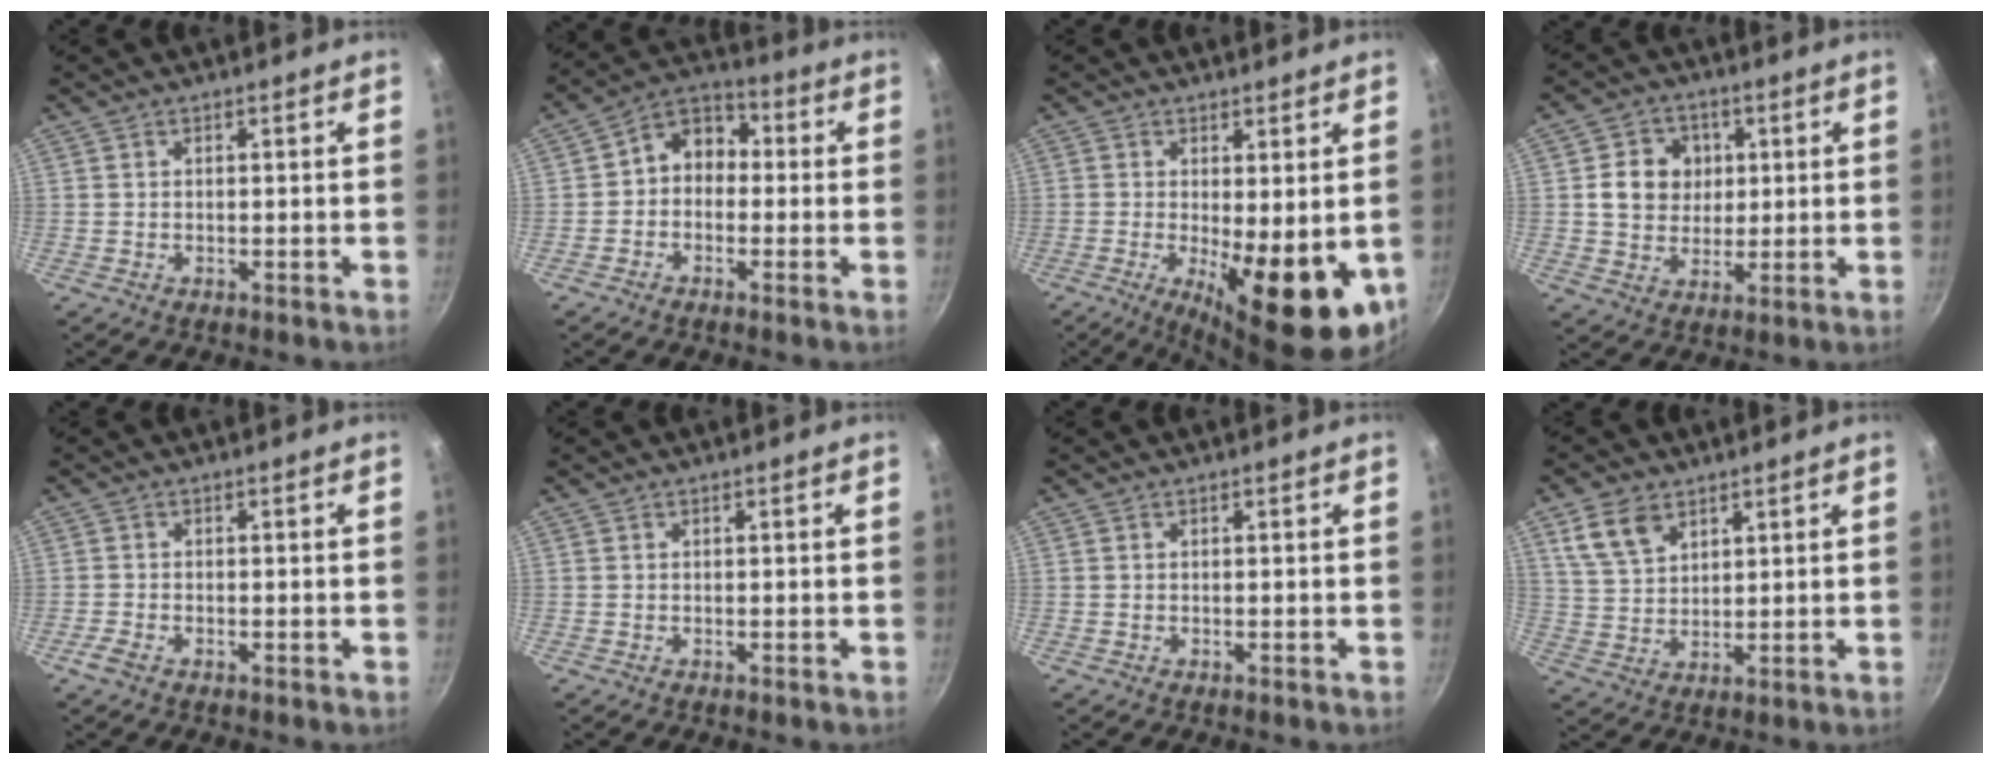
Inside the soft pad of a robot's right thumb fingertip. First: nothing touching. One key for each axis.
{"total": 7.6, "fx": -0.5, "fy": 6.1, "fz": 4.6, "tx": -0.038, "ty": 0.033, "tz": -0.031}
{"total": 13.8, "fx": -2.3, "fy": 4.8, "fz": 12.7, "tx": -0.158, "ty": -0.015, "tz": -0.020}
{"total": 9.1, "fx": 1.6, "fy": 8.0, "fz": 4.0, "tx": -0.034, "ty": 0.002, "tz": 0.023}
{"total": 2.2, "fx": -1.3, "fy": 1.0, "fz": 1.5, "tx": -0.037, "ty": 0.007, "tz": -0.030}
{"total": 0.0}
{"total": 0.0}
{"total": 7.8, "fx": 4.4, "fy": 4.9, "fz": 4.2, "tx": -0.063, "ty": -0.013, "tz": 0.091}